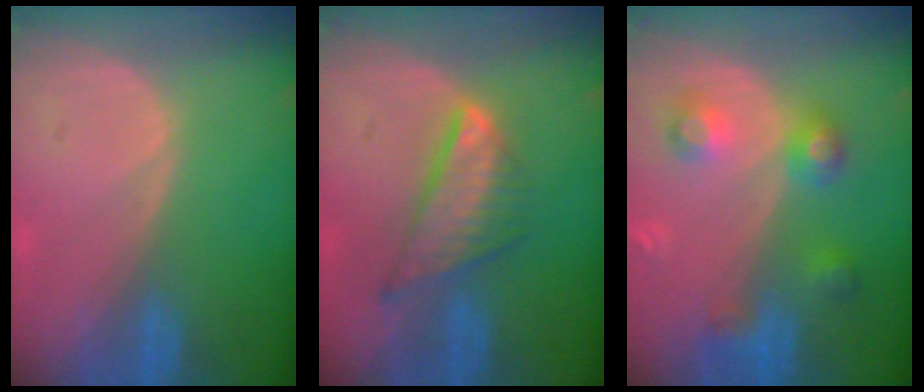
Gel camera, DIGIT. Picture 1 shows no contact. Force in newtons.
{"total": 7.5, "press": 6.5, "slide": 3.7}
{"total": 5.7, "press": 5.7, "slide": 0.2}